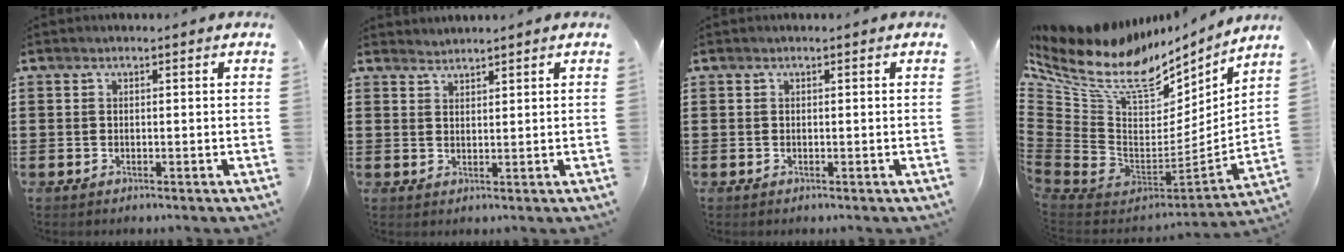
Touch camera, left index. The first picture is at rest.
{"total": 1.4, "force": [1.4, -0.2, -0.4], "torque": [0.003, 0.001, 0.028]}
{"total": 0.0}
{"total": 13.3, "force": [9.0, 6.4, 7.4], "torque": [-0.171, -0.076, 0.154]}